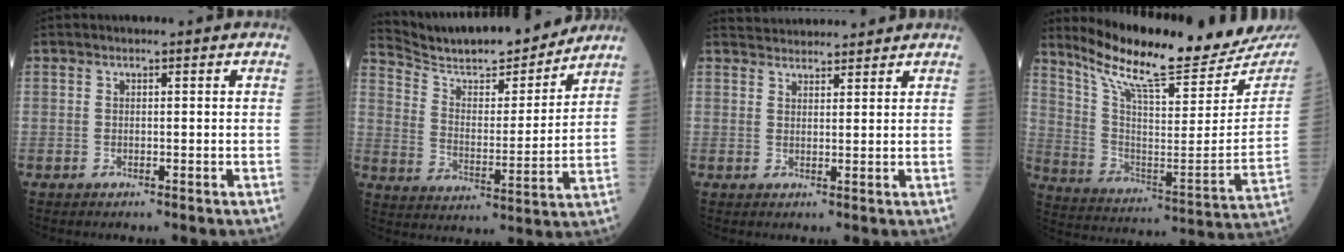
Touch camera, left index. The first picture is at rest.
{"total": 17.8, "force": [16.4, 2.3, 6.5], "torque": [-0.116, -0.014, 0.257]}
{"total": 6.3, "force": [6.1, 1.1, 1.0], "torque": [-0.014, 0.031, 0.088]}
{"total": 23.3, "force": [21.2, 1.6, 9.6], "torque": [-0.170, -0.089, 0.309]}